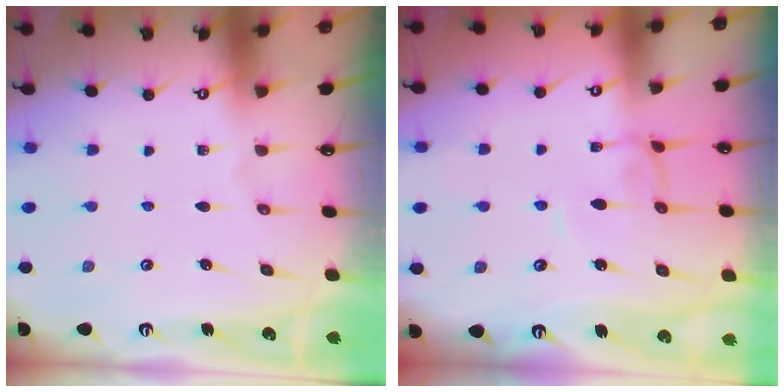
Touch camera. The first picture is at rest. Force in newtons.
{"total": 2.1, "press": 2.1, "slide": 0.3}